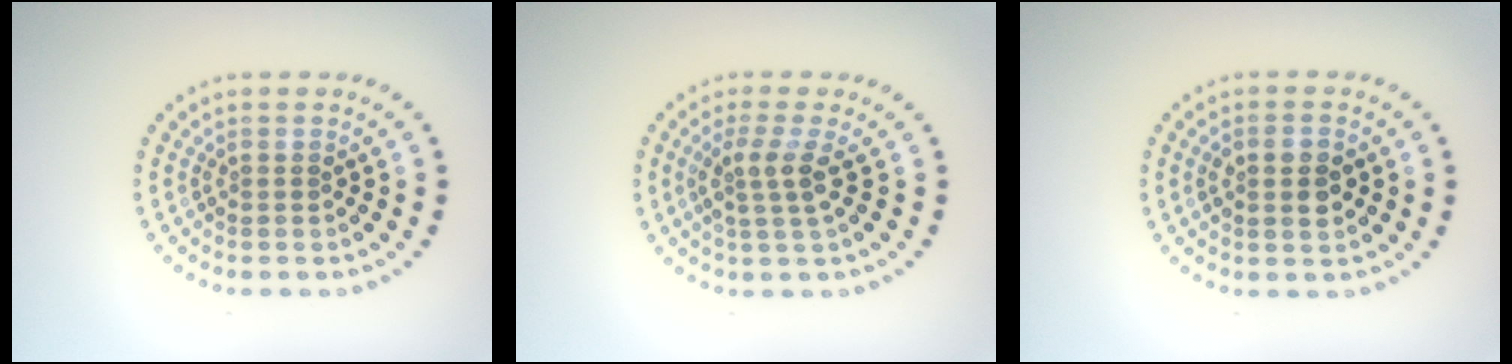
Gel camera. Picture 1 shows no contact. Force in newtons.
{"total": 2.7, "press": 2.1, "slide": 1.7}
{"total": 2.5, "press": 2.5, "slide": 0.3}